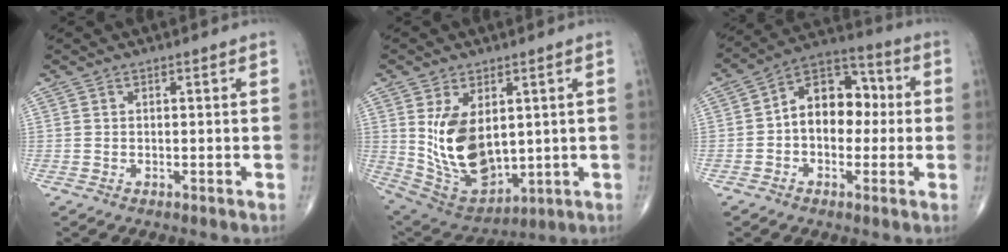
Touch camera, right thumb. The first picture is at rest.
{"total": 15.4, "force": [1.9, 9.3, 12.1], "torque": [-0.193, -0.019, 0.066]}
{"total": 12.3, "force": [0.0, 8.5, 8.9], "torque": [-0.100, 0.043, -0.014]}